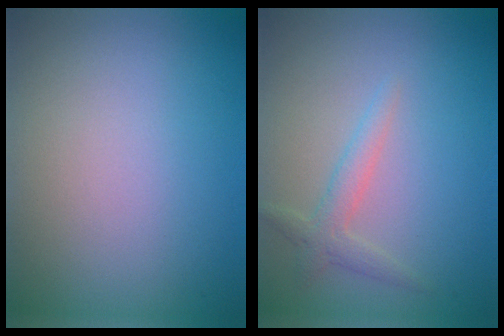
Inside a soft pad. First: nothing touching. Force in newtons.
{"total": 1.9, "press": 1.9, "slide": 0.1}